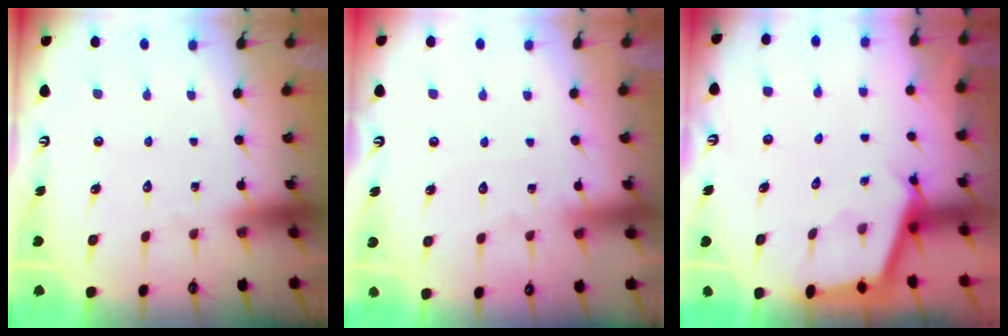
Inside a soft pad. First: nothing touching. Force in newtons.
{"total": 4.5, "press": 4.4, "slide": 0.7}
{"total": 2.5, "press": 2.5, "slide": 0.2}